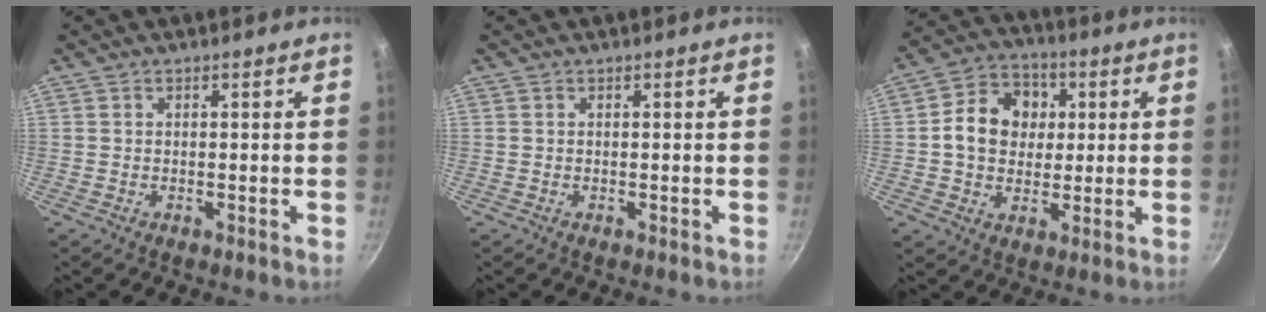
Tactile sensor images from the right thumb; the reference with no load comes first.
{"total": 0.0}
{"total": 12.1, "force": [1.7, 10.0, 6.6], "torque": [-0.083, 0.014, 0.016]}